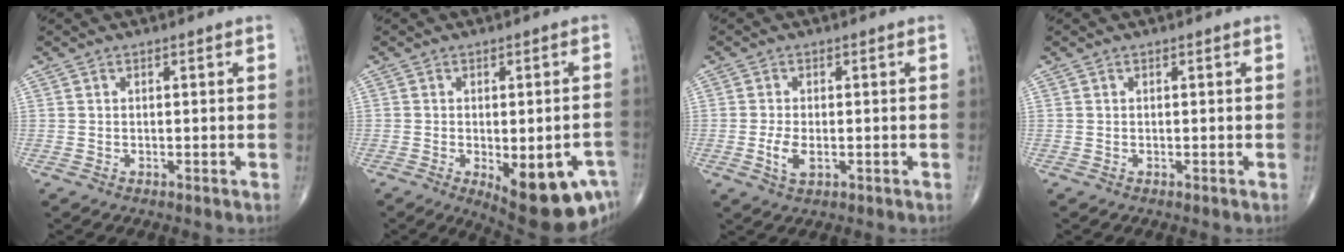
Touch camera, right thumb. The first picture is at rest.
{"total": 14.9, "force": [-6.2, 5.6, 12.4], "torque": [-0.112, 0.008, -0.065]}
{"total": 3.5, "force": [-0.9, 1.6, 3.0], "torque": [-0.063, -0.007, -0.017]}
{"total": 0.0}